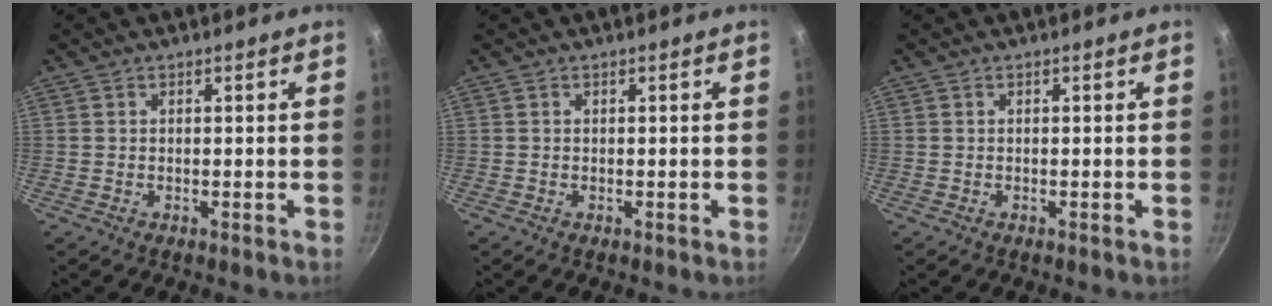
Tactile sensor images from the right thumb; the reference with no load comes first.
{"total": 0.0}
{"total": 0.0}